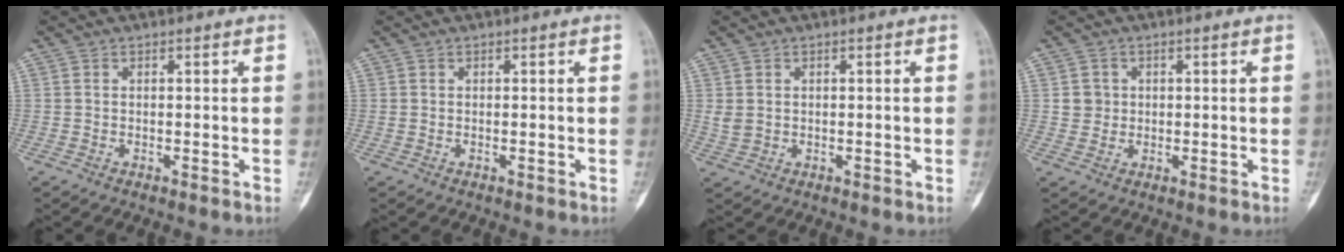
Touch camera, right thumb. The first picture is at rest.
{"total": 0.6, "force": [-0.1, 0.4, 0.5], "torque": [-0.010, 0.004, 0.003]}
{"total": 2.2, "force": [0.3, 1.8, 1.2], "torque": [-0.023, 0.002, 0.011]}
{"total": 2.8, "force": [0.5, 2.7, 0.5], "torque": [0.008, 0.002, 0.009]}